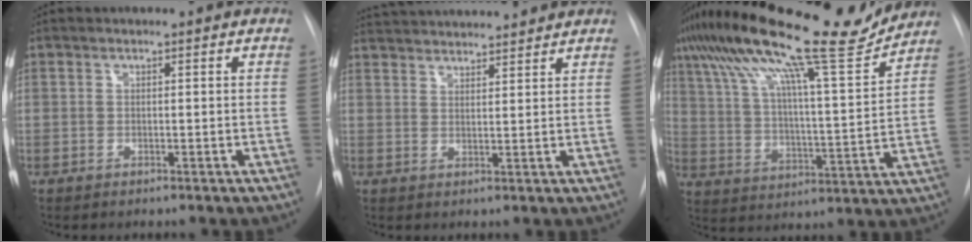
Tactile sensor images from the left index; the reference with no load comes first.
{"total": 13.1, "force": [12.3, 1.5, 4.0], "torque": [-0.075, 0.036, 0.188]}
{"total": 21.7, "force": [17.8, 1.6, 12.4], "torque": [-0.224, 0.016, 0.276]}